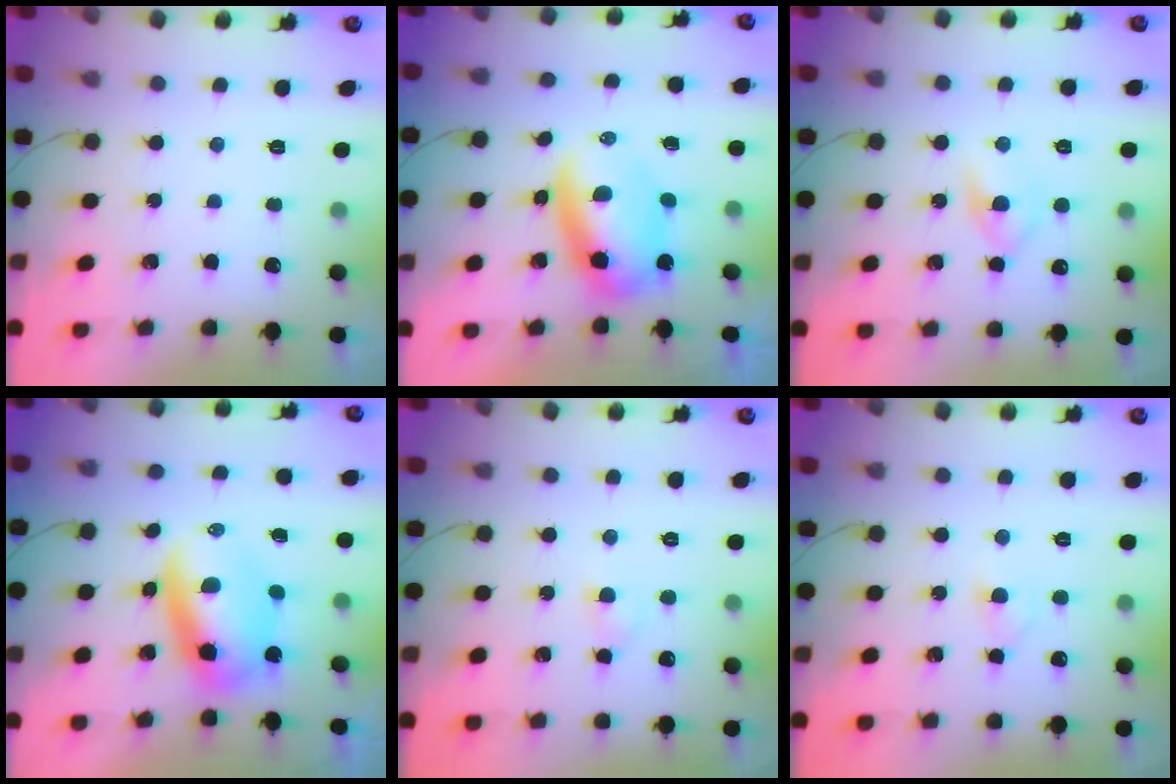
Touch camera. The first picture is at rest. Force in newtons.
{"total": 6.7, "press": 6.5, "slide": 1.9}
{"total": 4.1, "press": 4.0, "slide": 1.1}
{"total": 8.0, "press": 7.7, "slide": 2.3}
{"total": 2.8, "press": 2.6, "slide": 1.1}
{"total": 3.6, "press": 3.4, "slide": 1.1}